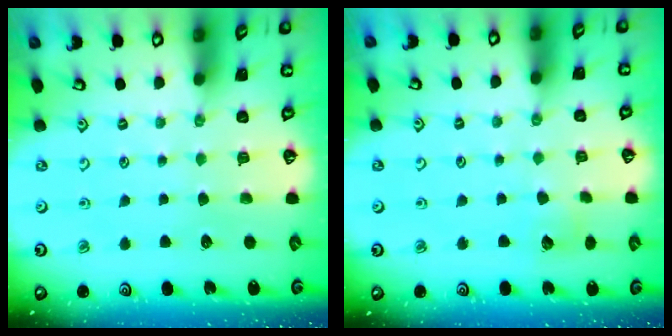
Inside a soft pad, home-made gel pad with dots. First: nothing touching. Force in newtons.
{"total": 5.1, "press": 5.1, "slide": 0.5}